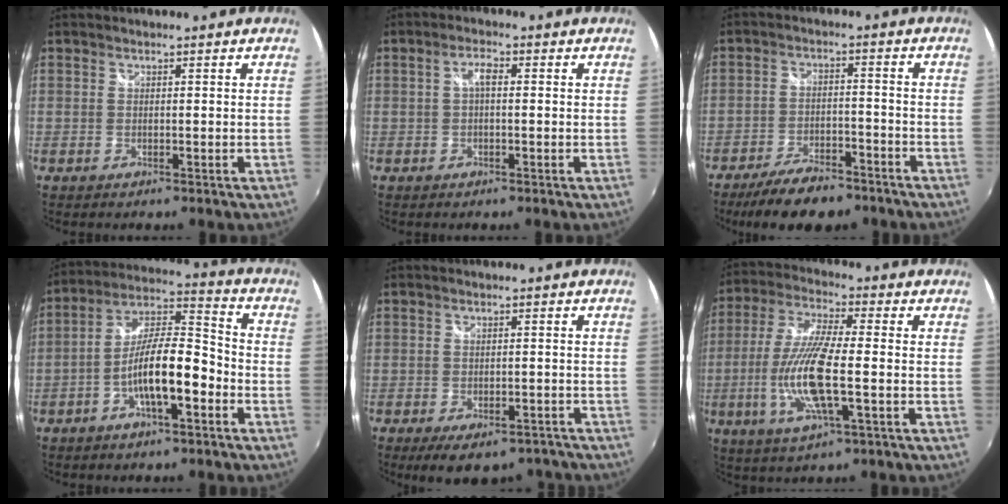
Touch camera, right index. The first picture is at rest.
{"total": 2.4, "force": [0.1, 0.9, 2.2], "torque": [-0.044, 0.009, -0.001]}
{"total": 12.1, "force": [-9.7, 4.1, 6.1], "torque": [-0.135, -0.011, -0.154]}
{"total": 12.2, "force": [-4.8, 3.3, 10.8], "torque": [-0.202, 0.016, -0.083]}
{"total": 11.5, "force": [-9.0, 4.8, 5.4], "torque": [-0.102, -0.012, -0.112]}
{"total": 13.8, "force": [-3.0, 2.6, 13.2], "torque": [-0.273, -0.011, -0.057]}